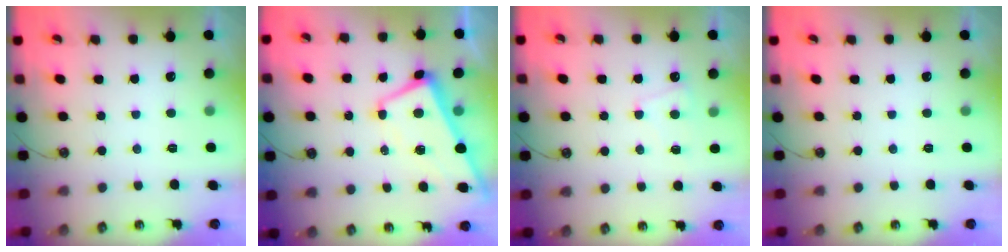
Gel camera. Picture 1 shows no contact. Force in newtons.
{"total": 1.0, "press": 0.5, "slide": 0.8}
{"total": 1.7, "press": 1.6, "slide": 0.4}
{"total": 0.0}